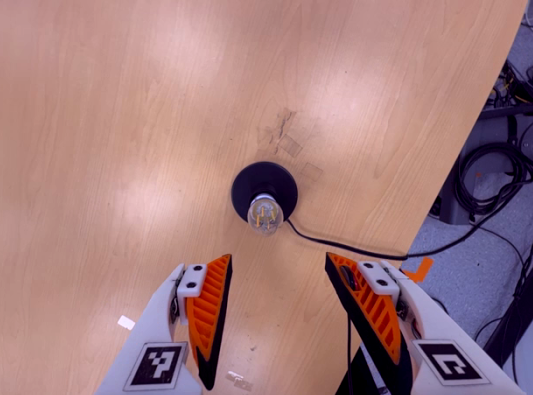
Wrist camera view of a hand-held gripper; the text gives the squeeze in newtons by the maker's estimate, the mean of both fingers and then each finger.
{"total": 0.0}